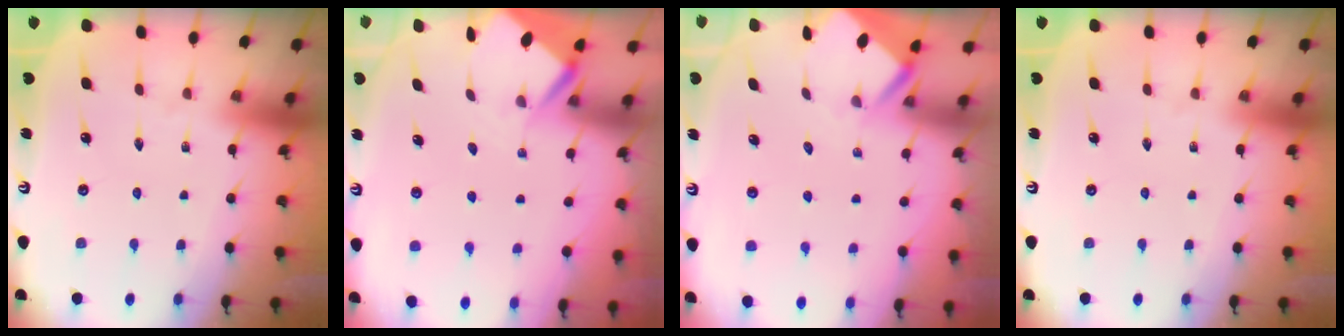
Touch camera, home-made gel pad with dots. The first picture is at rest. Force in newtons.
{"total": 3.6, "press": 3.6, "slide": 0.3}
{"total": 2.3, "press": 2.3, "slide": 0.2}
{"total": 0.0}